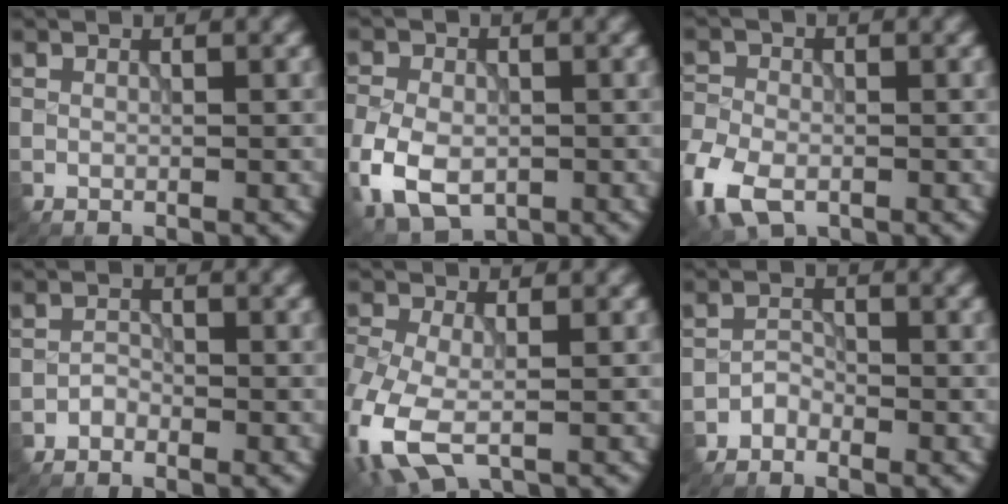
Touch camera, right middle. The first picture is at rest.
{"total": 7.1, "force": [-2.7, 4.8, 4.5], "torque": [-0.103, -0.019, -0.055]}
{"total": 6.9, "force": [-3.4, 4.3, 4.2], "torque": [-0.104, -0.017, -0.077]}
{"total": 1.0, "force": [-0.8, 0.5, 0.1], "torque": [-0.001, 0.002, -0.017]}
{"total": 6.7, "force": [-2.4, 4.0, 4.8], "torque": [-0.131, -0.022, -0.052]}
{"total": 1.2, "force": [-1.1, 0.6, 0.1], "torque": [0.001, 0.005, -0.022]}